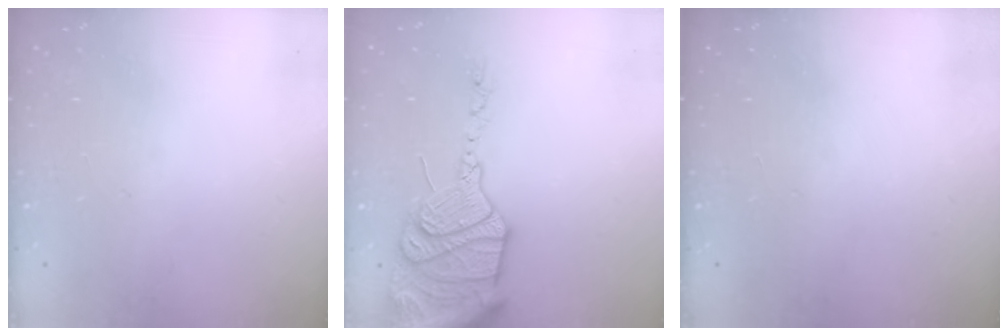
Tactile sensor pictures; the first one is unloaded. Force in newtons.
{"total": 20.5, "press": 19.8, "slide": 5.4}
{"total": 0.0}